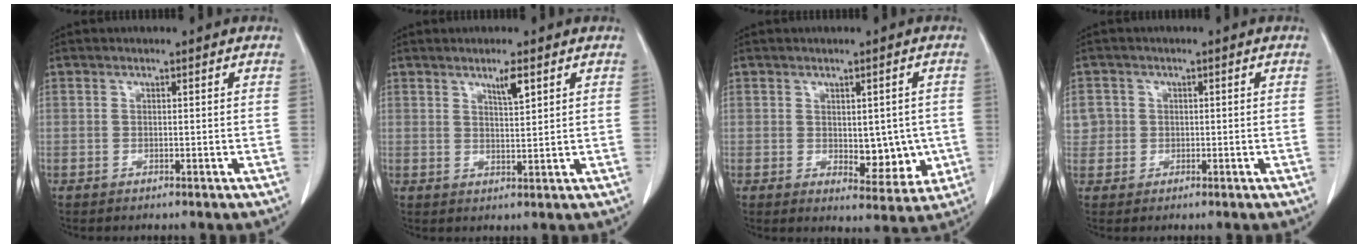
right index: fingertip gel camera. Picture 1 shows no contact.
{"total": 3.3, "force": [2.0, 0.3, 2.6], "torque": [-0.045, -0.005, 0.036]}
{"total": 7.1, "force": [-0.4, 3.7, 6.0], "torque": [-0.064, -0.003, 0.007]}
{"total": 3.5, "force": [0.5, 3.4, 0.2], "torque": [0.012, 0.008, 0.011]}